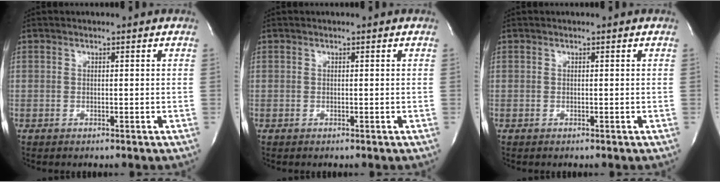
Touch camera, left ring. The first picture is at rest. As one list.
[{"total": 0.0}, {"total": 0.0}]